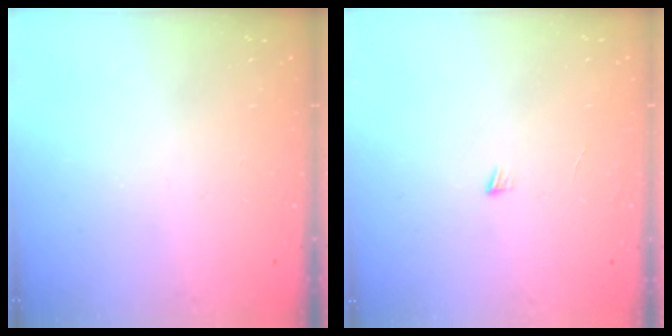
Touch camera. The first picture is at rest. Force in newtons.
{"total": 3.1, "press": 3.1, "slide": 0.3}